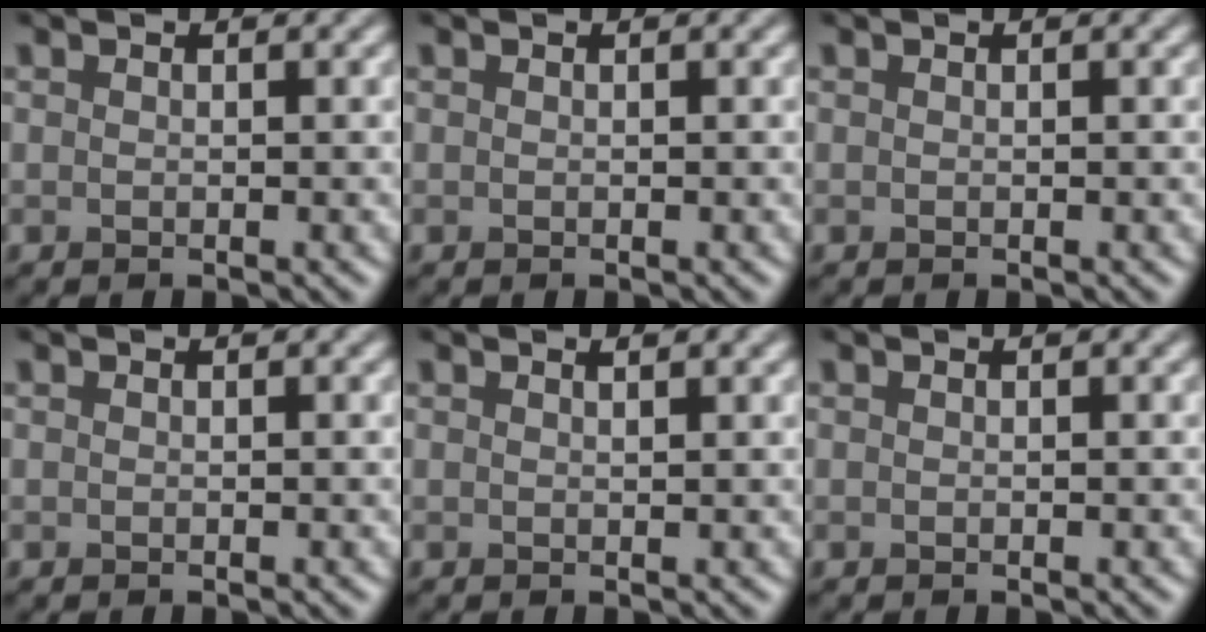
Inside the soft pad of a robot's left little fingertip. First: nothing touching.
{"total": 0.0}
{"total": 0.0}
{"total": 0.0}
{"total": 1.0, "force": [0.7, 0.2, 0.6], "torque": [-0.006, 0.002, 0.010]}
{"total": 0.0}